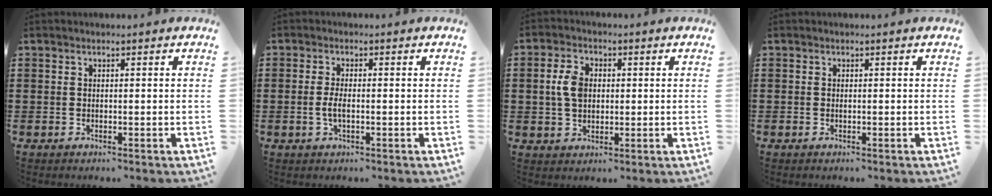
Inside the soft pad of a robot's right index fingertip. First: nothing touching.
{"total": 2.4, "force": [-0.4, 0.7, 2.3], "torque": [-0.056, -0.006, -0.012]}
{"total": 4.8, "force": [0.4, 3.2, 3.6], "torque": [-0.091, 0.008, 0.001]}
{"total": 0.0}